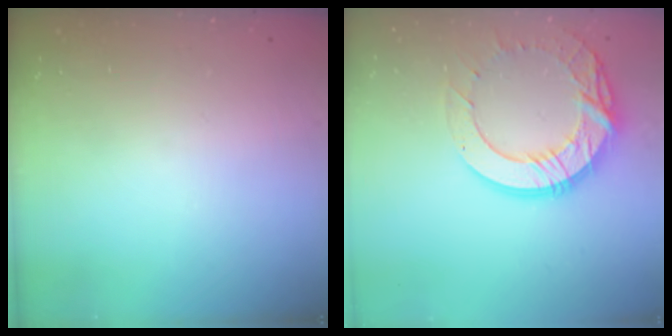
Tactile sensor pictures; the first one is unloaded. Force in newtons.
{"total": 15.4, "press": 15.4, "slide": 0.9}